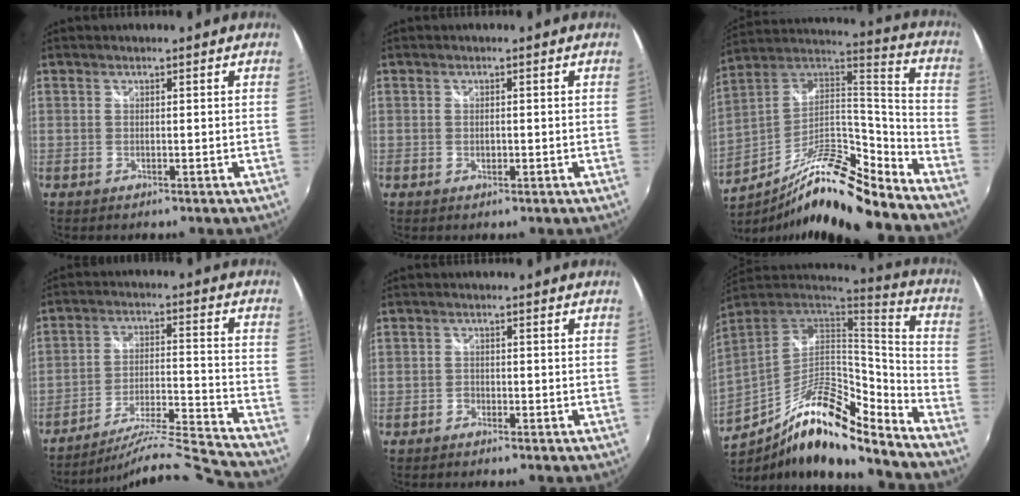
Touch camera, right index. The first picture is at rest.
{"total": 1.1, "force": [-0.2, 0.8, 0.8], "torque": [-0.014, -0.001, -0.003]}
{"total": 19.4, "force": [-13.9, 4.0, 12.9], "torque": [-0.223, -0.003, -0.256]}
{"total": 15.5, "force": [-14.9, -3.0, 3.0], "torque": [-0.060, -0.008, -0.245]}
{"total": 1.3, "force": [-1.1, 0.6, 0.1], "torque": [-0.006, -0.001, -0.023]}
{"total": 19.4, "force": [-12.5, 5.2, 13.9], "torque": [-0.257, -0.012, -0.229]}